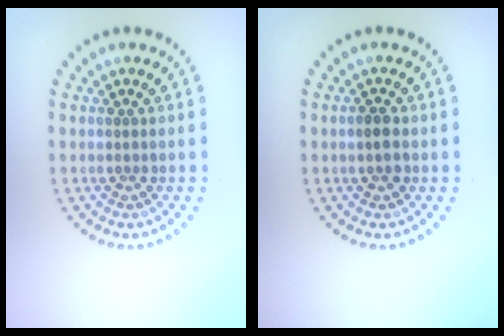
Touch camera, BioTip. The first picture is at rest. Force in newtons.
{"total": 1.7, "press": 1.7, "slide": 0.1}